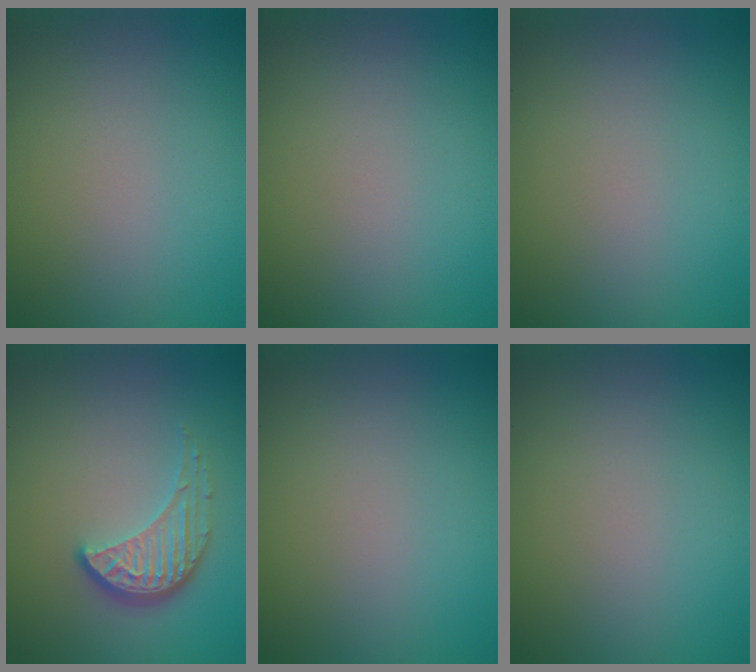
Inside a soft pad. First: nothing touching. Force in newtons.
{"total": 0.0}
{"total": 0.0}
{"total": 4.1, "press": 3.0, "slide": 2.7}
{"total": 0.0}
{"total": 0.0}